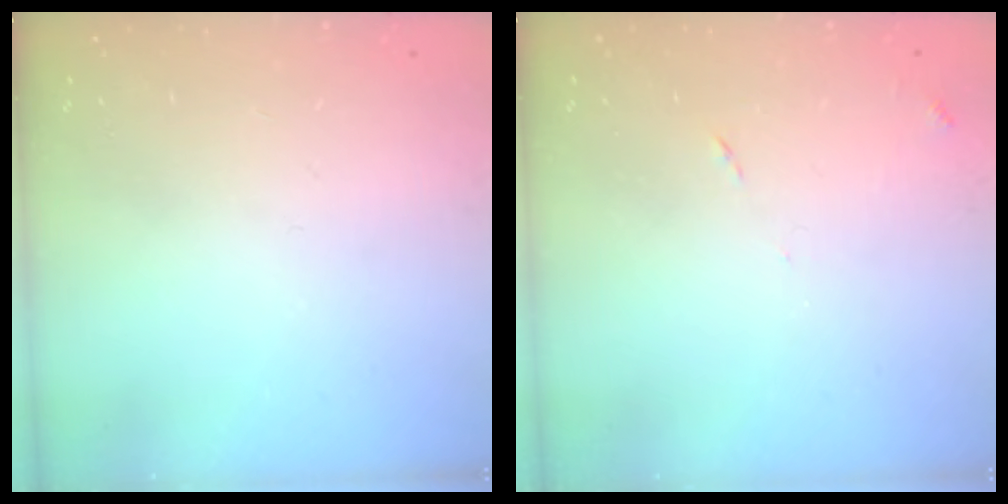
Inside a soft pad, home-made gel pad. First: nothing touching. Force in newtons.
{"total": 7.4, "press": 7.4, "slide": 0.7}